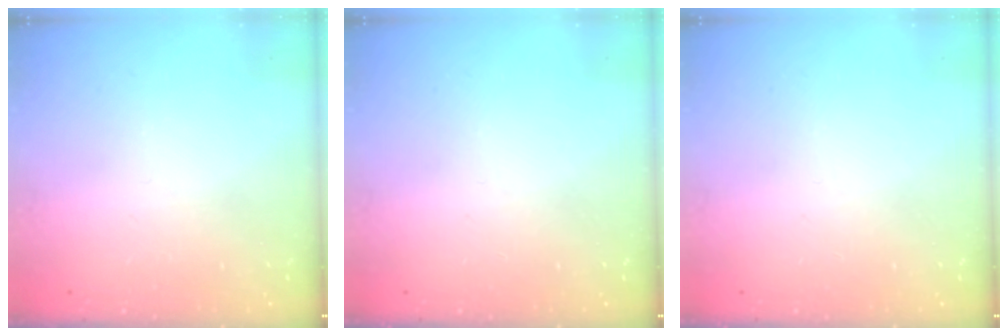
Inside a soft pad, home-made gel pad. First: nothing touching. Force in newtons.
{"total": 0.0}
{"total": 0.0}